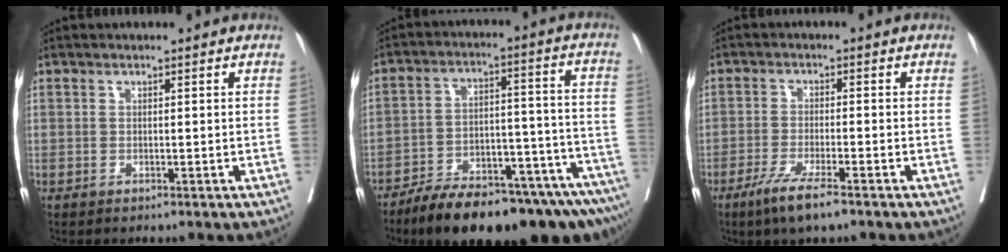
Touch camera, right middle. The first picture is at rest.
{"total": 21.1, "force": [-16.9, 4.0, 12.1], "torque": [-0.114, 0.031, -0.249]}
{"total": 6.5, "force": [-4.3, 0.4, 4.9], "torque": [-0.092, -0.015, -0.074]}